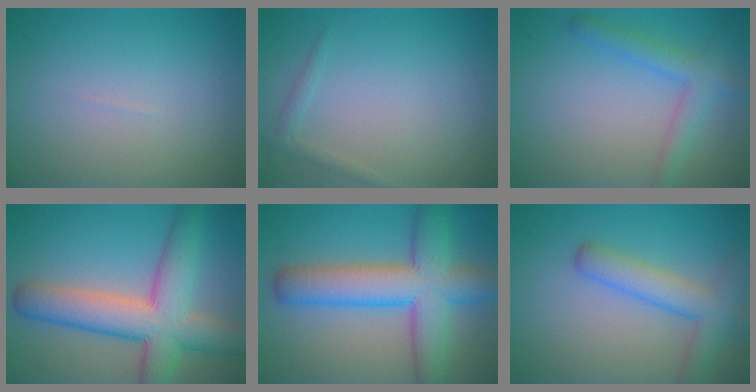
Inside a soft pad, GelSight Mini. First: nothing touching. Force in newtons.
{"total": 1.1, "press": 1.1, "slide": 0.0}
{"total": 3.1, "press": 3.1, "slide": 0.2}
{"total": 8.9, "press": 8.9, "slide": 0.3}
{"total": 9.0, "press": 8.9, "slide": 0.3}
{"total": 4.3, "press": 4.3, "slide": 0.2}